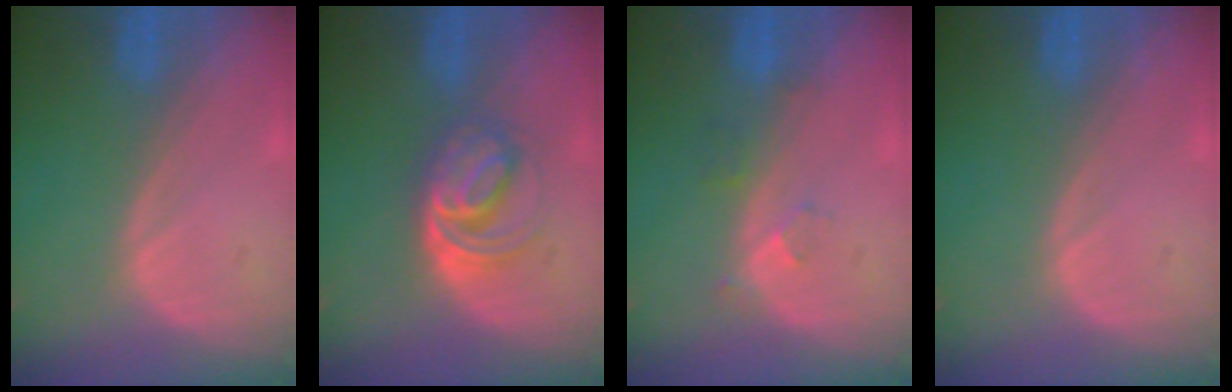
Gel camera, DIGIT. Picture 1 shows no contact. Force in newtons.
{"total": 6.1, "press": 5.3, "slide": 3.0}
{"total": 2.7, "press": 2.3, "slide": 1.5}
{"total": 0.0}